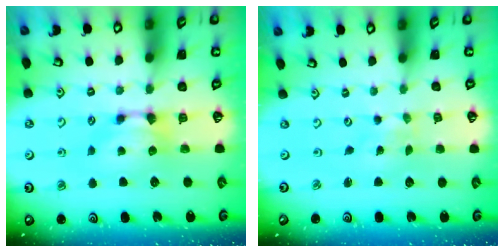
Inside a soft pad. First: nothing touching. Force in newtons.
{"total": 6.9, "press": 6.9, "slide": 0.4}